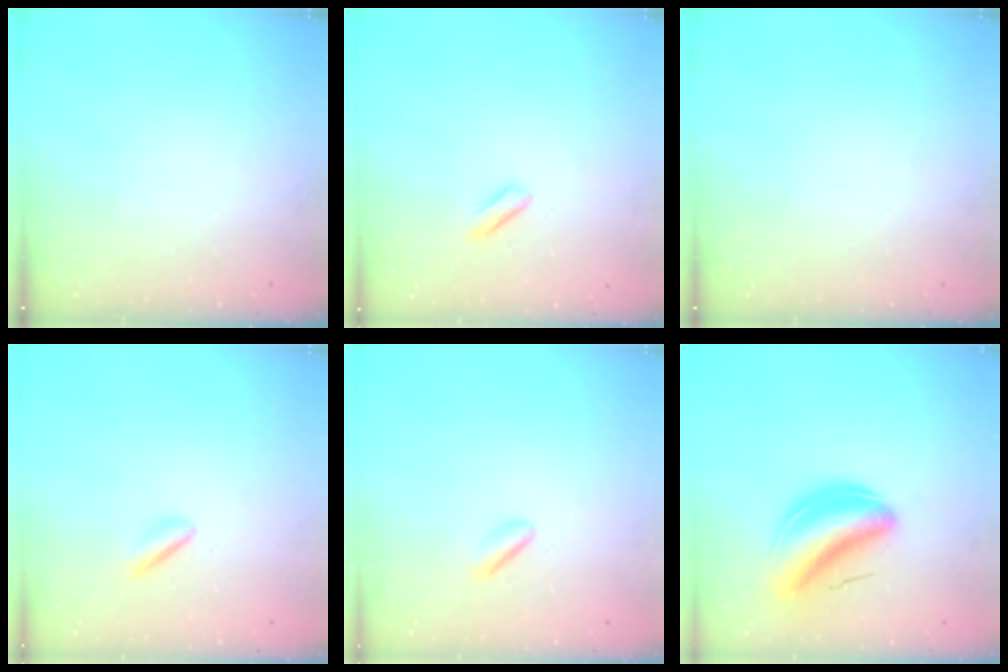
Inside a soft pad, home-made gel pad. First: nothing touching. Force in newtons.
{"total": 2.8, "press": 2.7, "slide": 0.9}
{"total": 0.0}
{"total": 2.2, "press": 2.1, "slide": 0.8}
{"total": 1.4, "press": 1.1, "slide": 0.8}
{"total": 9.2, "press": 8.8, "slide": 2.9}